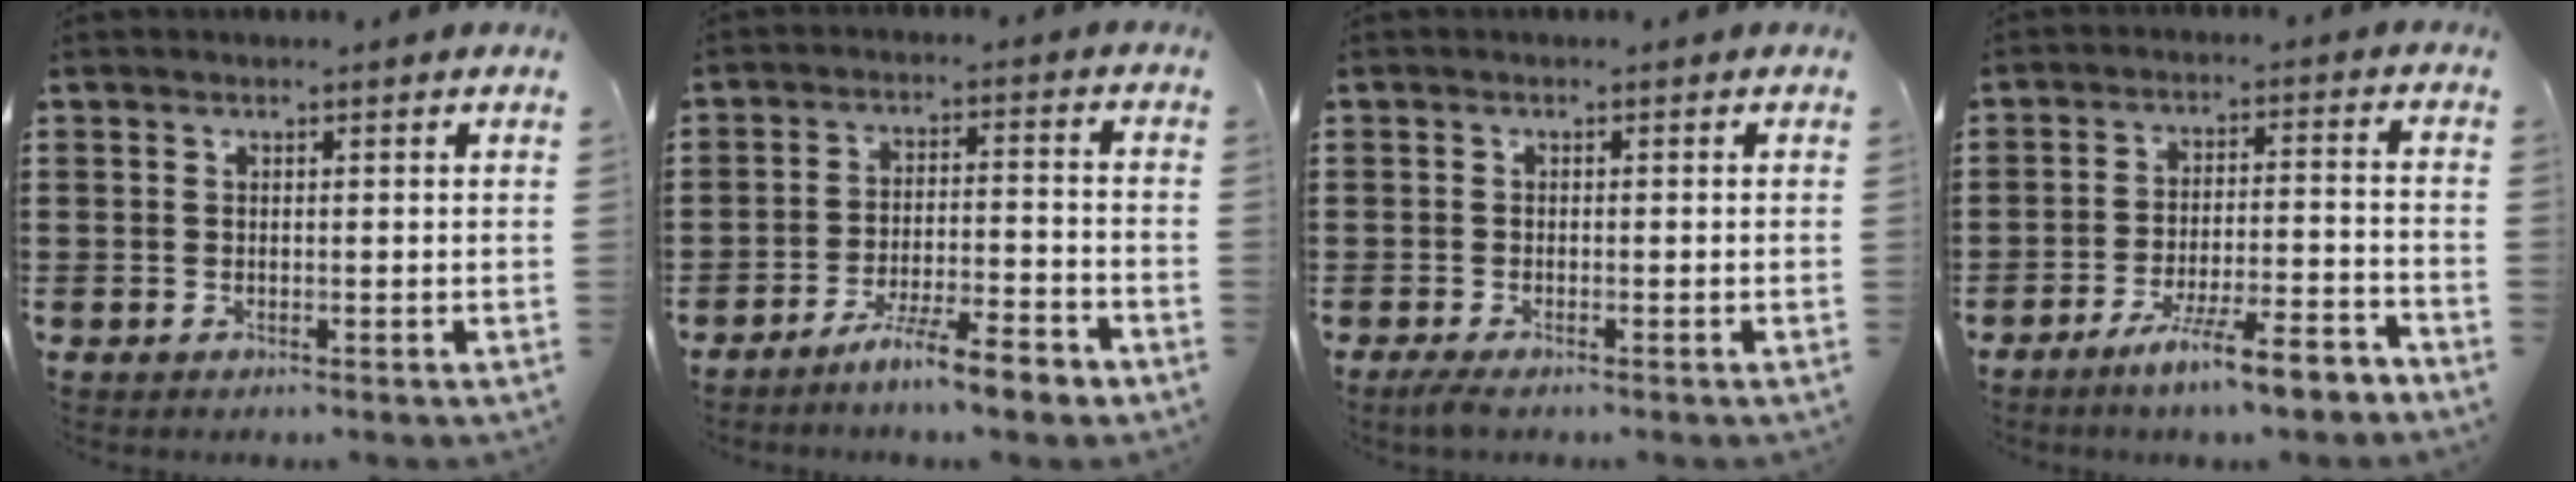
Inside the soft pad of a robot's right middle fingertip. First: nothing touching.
{"total": 7.3, "force": [-6.1, 0.3, 3.9], "torque": [-0.072, -0.006, -0.115]}
{"total": 1.2, "force": [-0.9, 0.1, 0.8], "torque": [-0.021, -0.007, -0.017]}
{"total": 8.6, "force": [-7.1, 0.4, 4.9], "torque": [-0.077, 0.003, -0.128]}